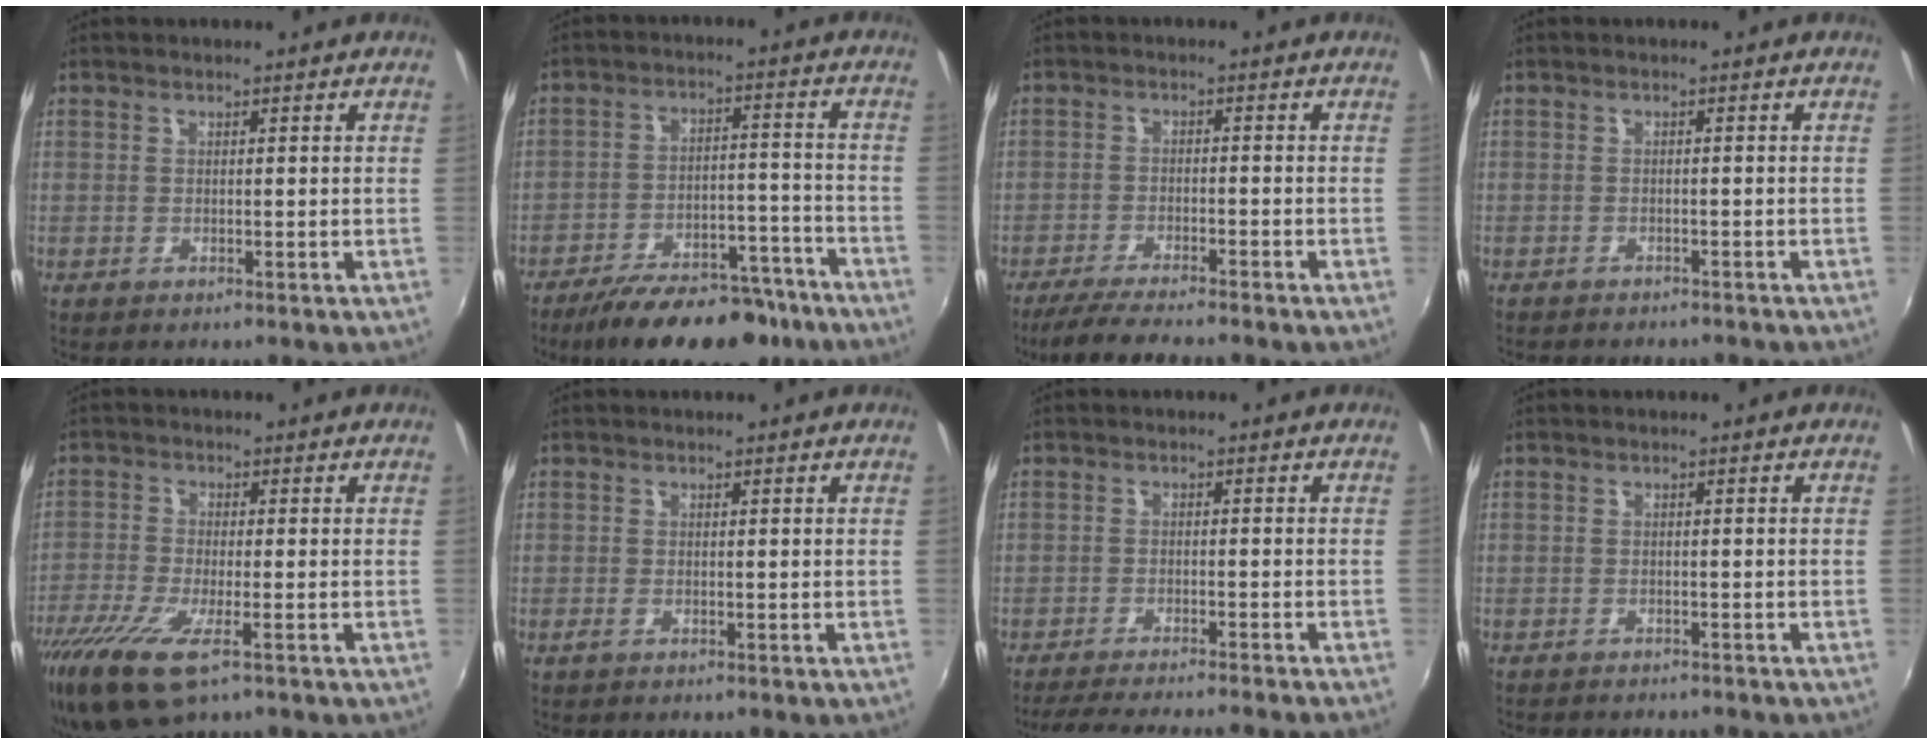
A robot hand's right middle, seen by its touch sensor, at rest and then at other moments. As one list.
[{"total": 19.2, "force": [-15.6, 6.7, 9.0], "torque": [-0.159, 0.000, -0.216]}, {"total": 8.3, "force": [-7.2, 0.3, 4.0], "torque": [-0.096, -0.020, -0.120]}, {"total": 4.6, "force": [-4.2, 1.2, 1.5], "torque": [-0.038, -0.012, -0.061]}, {"total": 10.6, "force": [-6.4, 2.8, 8.0], "torque": [-0.183, -0.039, -0.122]}, {"total": 0.9, "force": [-0.4, 0.3, 0.7], "torque": [-0.015, -0.004, -0.009]}, {"total": 10.9, "force": [-9.9, -0.6, 4.6], "torque": [-0.101, -0.012, -0.149]}, {"total": 4.0, "force": [-3.7, 0.9, 1.2], "torque": [-0.030, -0.012, -0.054]}]